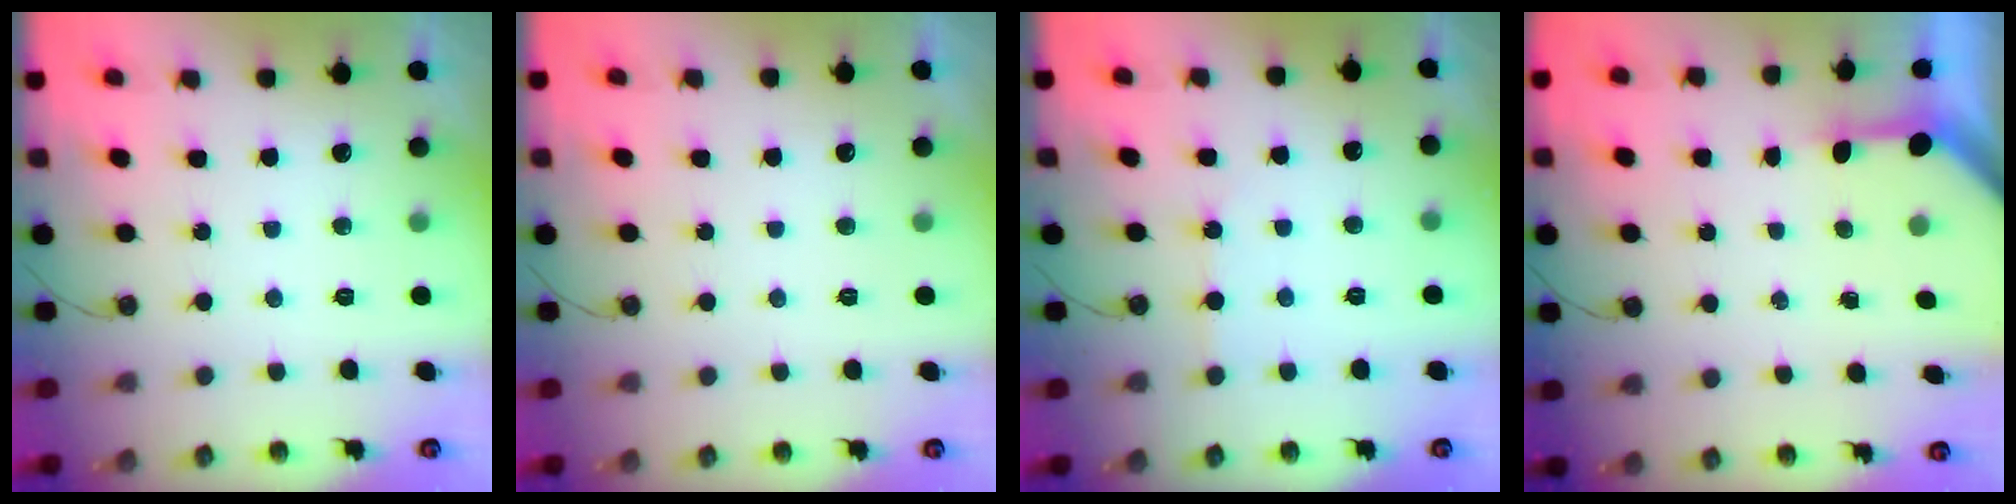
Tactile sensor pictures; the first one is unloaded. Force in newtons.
{"total": 0.0}
{"total": 2.8, "press": 2.8, "slide": 0.4}
{"total": 3.4, "press": 3.4, "slide": 0.3}